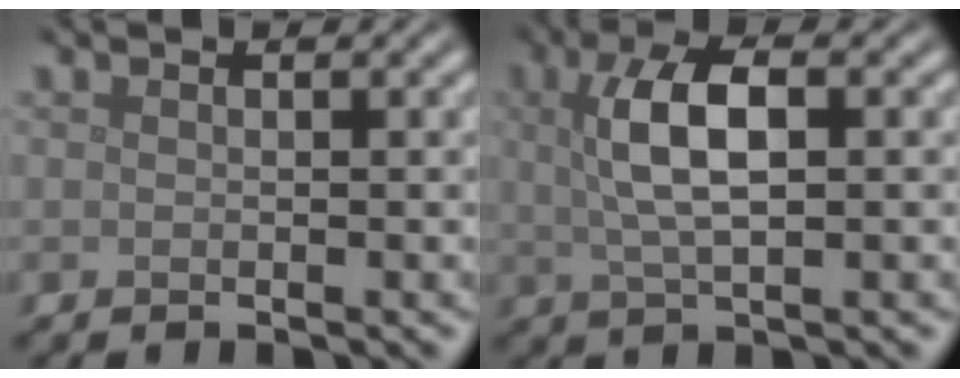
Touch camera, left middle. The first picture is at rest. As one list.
[{"total": 5.4, "force": [1.1, 1.9, 4.9], "torque": [-0.097, 0.010, 0.017]}]